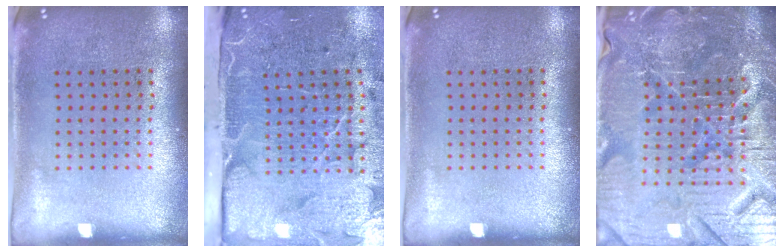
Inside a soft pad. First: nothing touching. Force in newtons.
{"total": 5.1, "press": 4.0, "slide": 3.2}
{"total": 0.0}
{"total": 6.1, "press": 5.6, "slide": 2.3}